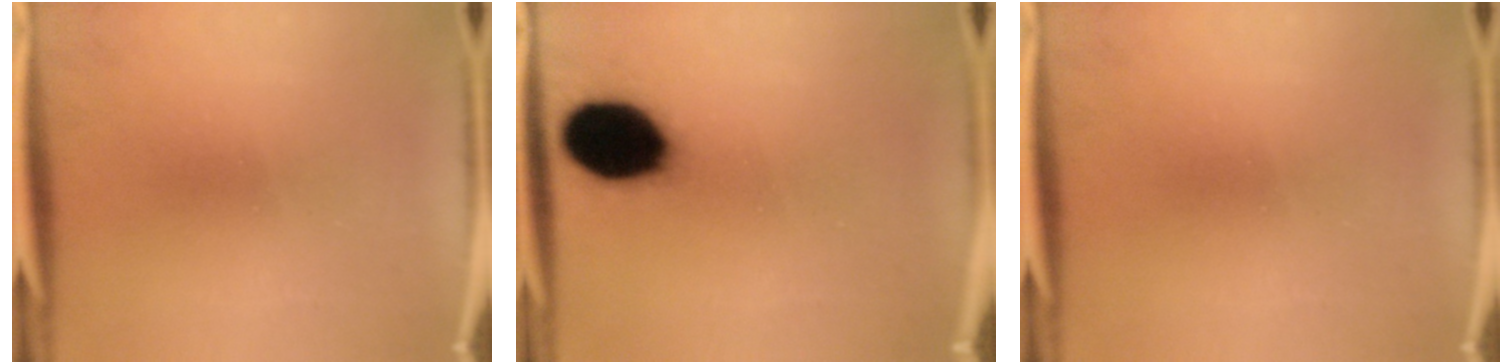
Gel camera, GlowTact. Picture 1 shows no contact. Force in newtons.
{"total": 18.3}
{"total": 0.0}